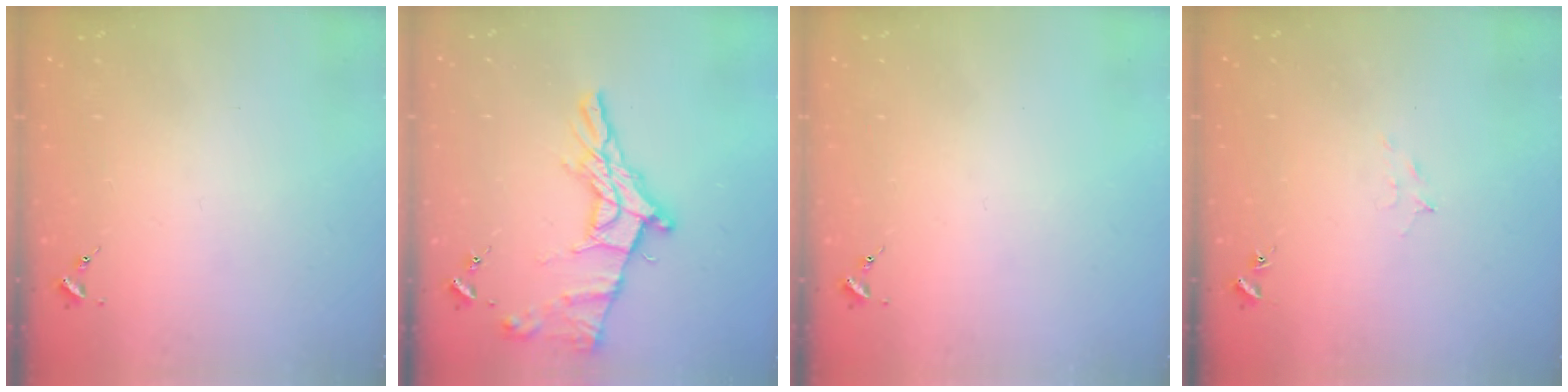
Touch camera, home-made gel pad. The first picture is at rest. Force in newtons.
{"total": 16.2, "press": 16.1, "slide": 1.0}
{"total": 0.0}
{"total": 5.3, "press": 5.1, "slide": 1.0}